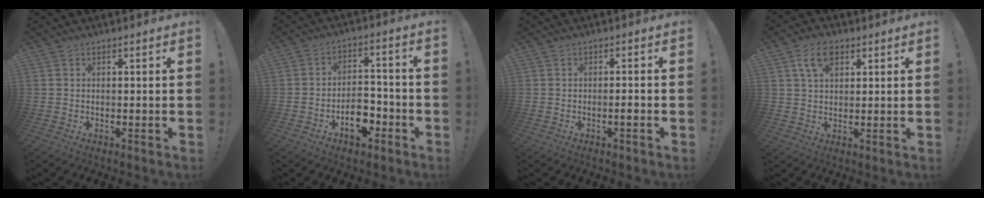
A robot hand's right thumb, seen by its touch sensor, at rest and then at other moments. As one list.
[{"total": 9.4, "force": [-4.5, 5.9, 5.7], "torque": [-0.074, 0.034, -0.077]}, {"total": 2.4, "force": [-1.1, -0.1, 2.1], "torque": [-0.031, -0.001, -0.021]}, {"total": 6.4, "force": [3.2, 3.5, 4.3], "torque": [-0.076, -0.003, 0.059]}]